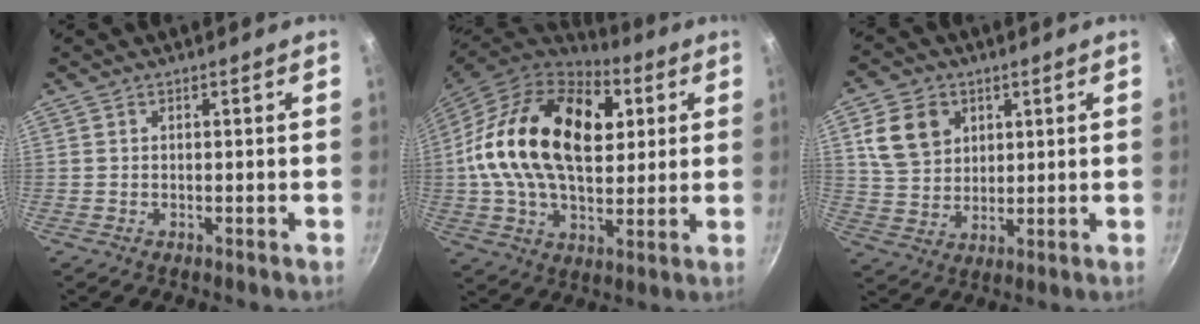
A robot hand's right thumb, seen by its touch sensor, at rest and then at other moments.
{"total": 27.3, "force": [6.1, 16.7, 20.7], "torque": [-0.350, 0.011, 0.089]}
{"total": 10.1, "force": [3.6, 8.1, 4.9], "torque": [-0.065, -0.007, 0.071]}